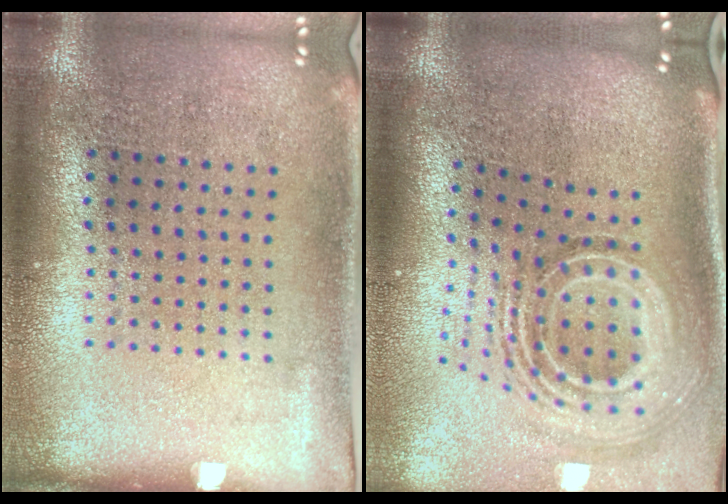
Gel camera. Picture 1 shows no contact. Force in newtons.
{"total": 2.3, "press": 1.5, "slide": 1.7}